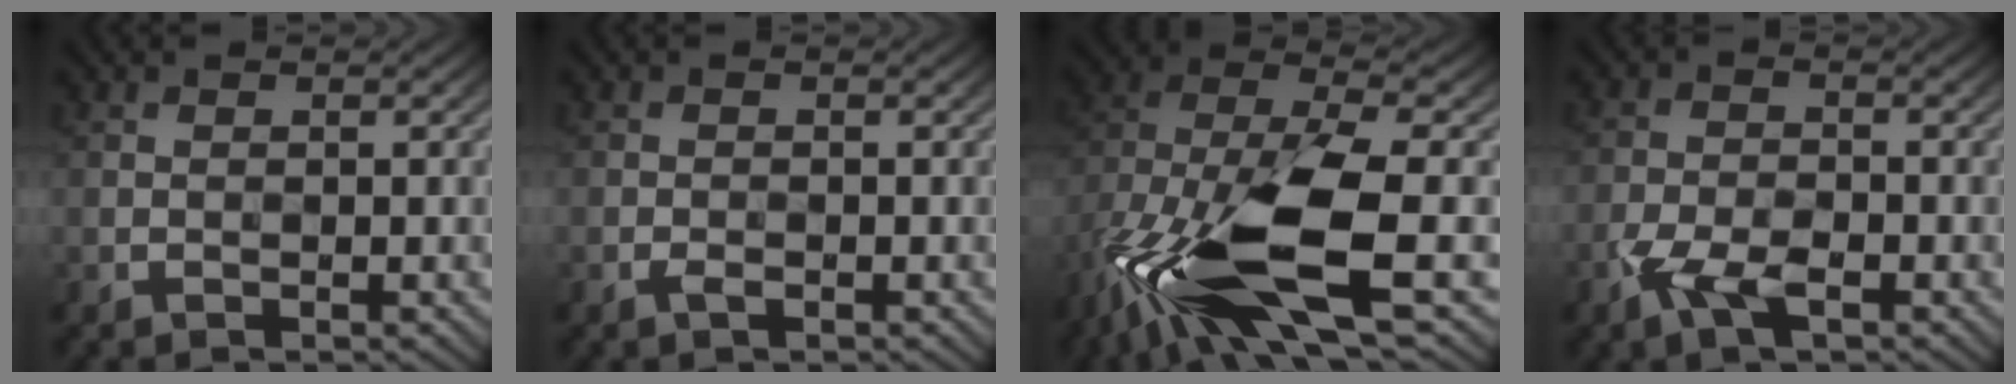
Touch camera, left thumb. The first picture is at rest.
{"total": 1.1, "force": [-0.6, 0.6, 0.6], "torque": [-0.011, -0.002, -0.013]}
{"total": 16.0, "force": [-6.1, 6.3, 13.3], "torque": [-0.299, -0.026, -0.114]}
{"total": 4.9, "force": [-2.6, 2.4, 3.4], "torque": [-0.071, -0.002, -0.057]}